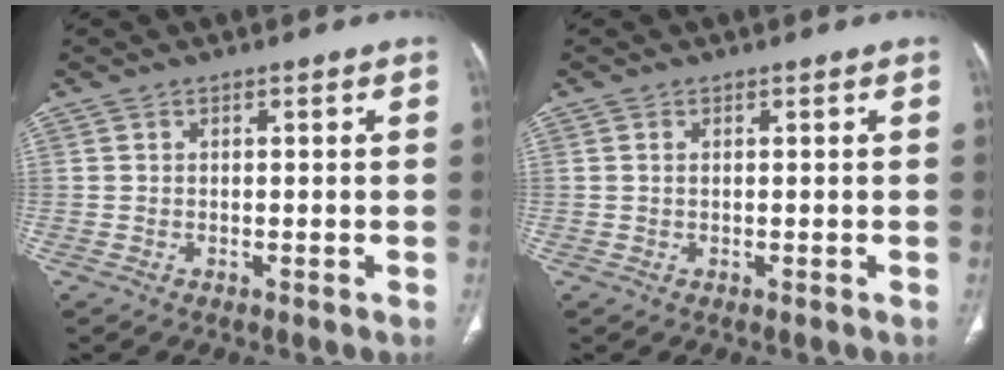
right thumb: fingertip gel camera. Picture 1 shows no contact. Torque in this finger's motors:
{"motor_torque": [0.07, -0.30, -0.44, 0.32, -0.03]}